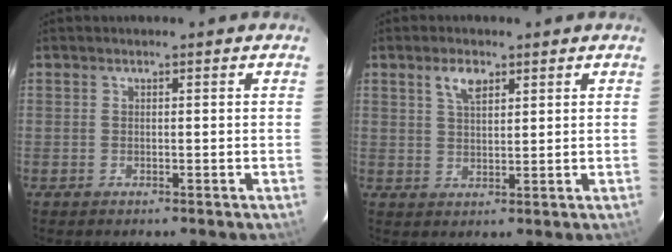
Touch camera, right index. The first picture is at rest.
{"total": 4.1, "force": [2.3, 1.9, 2.8], "torque": [-0.049, 0.007, 0.044]}